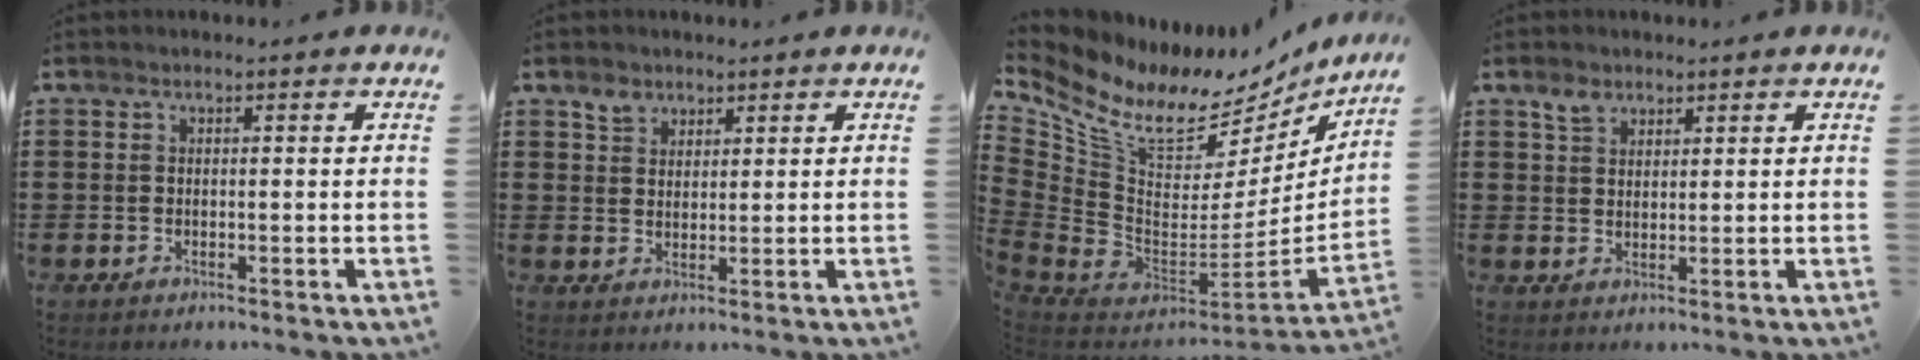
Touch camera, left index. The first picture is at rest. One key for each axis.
{"total": 2.8, "fx": 2.1, "fy": 1.8, "fz": 0.5, "tx": -0.009, "ty": 0.003, "tz": 0.039}
{"total": 11.4, "fx": 7.6, "fy": 5.8, "fz": 6.1, "tx": -0.153, "ty": -0.058, "tz": 0.137}
{"total": 3.0, "fx": 2.1, "fy": 1.8, "fz": 1.0, "tx": -0.018, "ty": 0.001, "tz": 0.039}